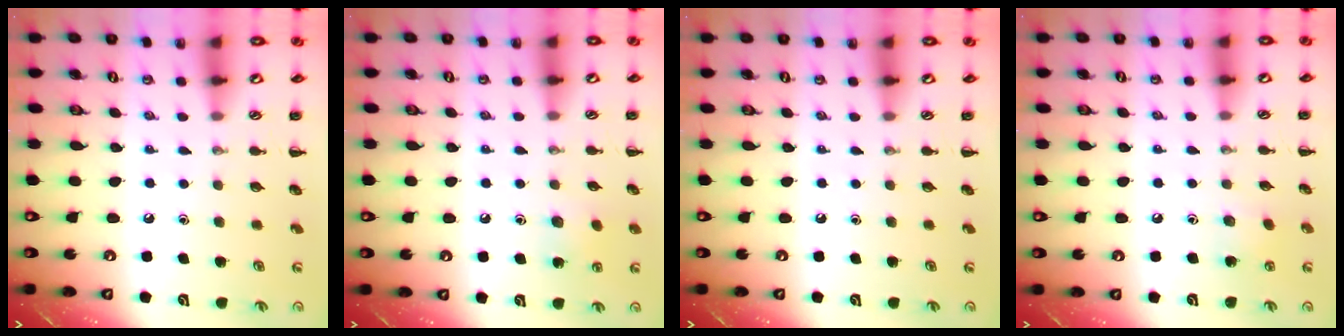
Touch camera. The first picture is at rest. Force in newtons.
{"total": 6.6, "press": 6.4, "slide": 1.8}
{"total": 0.0}
{"total": 4.6, "press": 4.4, "slide": 1.3}